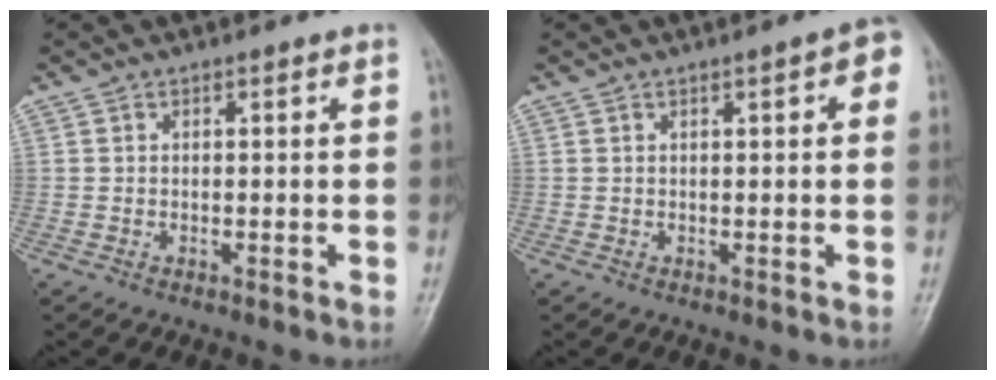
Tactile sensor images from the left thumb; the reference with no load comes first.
{"total": 3.8, "force": [1.2, 1.0, 3.4], "torque": [-0.038, 0.005, 0.011]}